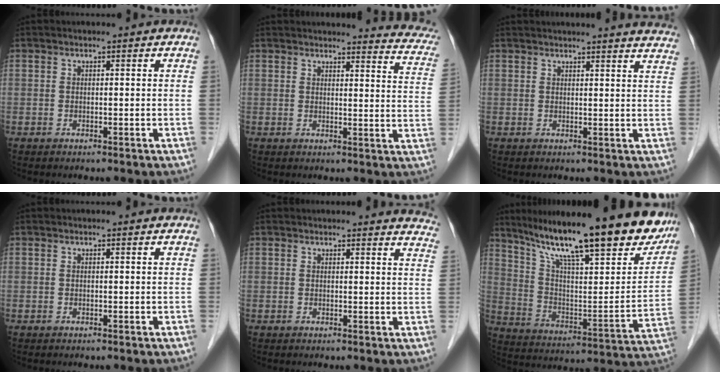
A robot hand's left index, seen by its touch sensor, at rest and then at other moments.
{"total": 9.8, "force": [9.4, 1.1, 2.4], "torque": [-0.002, -0.062, 0.072]}
{"total": 13.1, "force": [12.6, 0.1, 3.6], "torque": [-0.039, -0.037, 0.125]}
{"total": 0.0}
{"total": 8.6, "force": [8.5, 1.2, 1.0], "torque": [0.023, -0.043, 0.052]}
{"total": 26.3, "force": [21.3, 4.5, 14.8], "torque": [-0.238, -0.036, 0.303]}